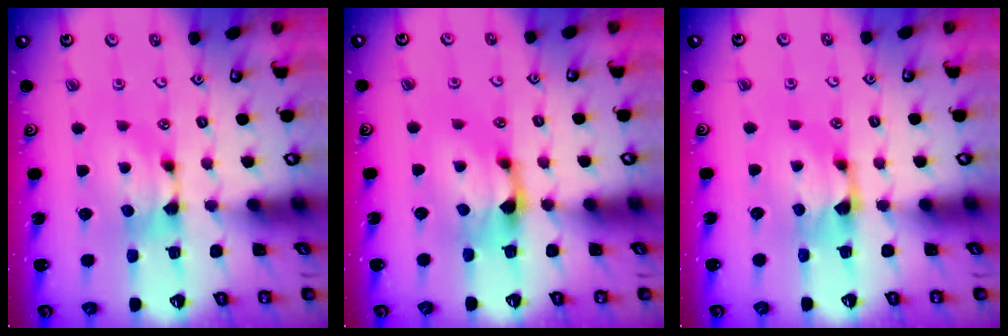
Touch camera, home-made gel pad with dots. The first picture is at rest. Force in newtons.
{"total": 1.6, "press": 1.0, "slide": 1.3}
{"total": 0.6, "press": 0.1, "slide": 0.6}